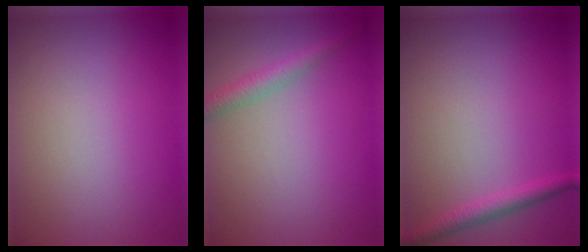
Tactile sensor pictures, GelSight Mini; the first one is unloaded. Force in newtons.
{"total": 2.0, "press": 2.0, "slide": 0.1}
{"total": 1.8, "press": 1.8, "slide": 0.1}